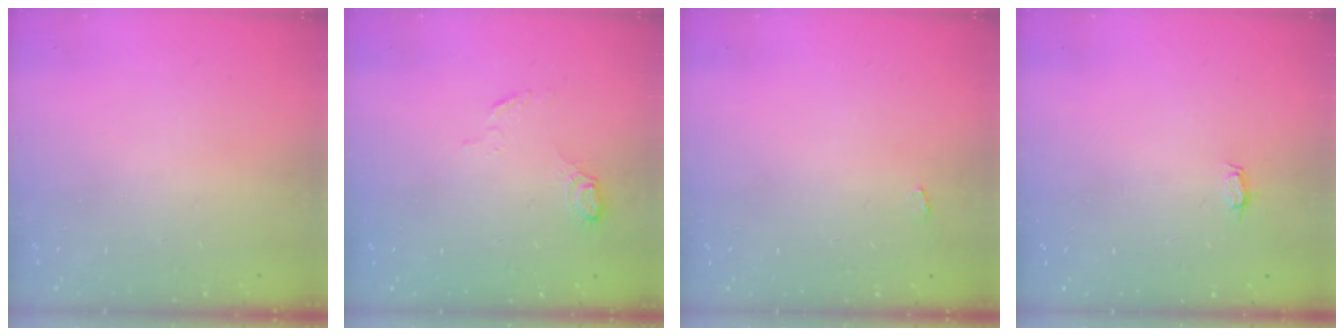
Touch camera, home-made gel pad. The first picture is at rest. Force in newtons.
{"total": 6.6, "press": 6.5, "slide": 0.7}
{"total": 2.2, "press": 2.1, "slide": 0.3}
{"total": 2.8, "press": 2.8, "slide": 0.3}